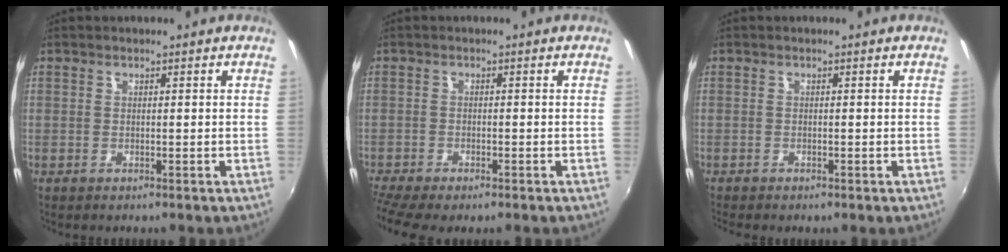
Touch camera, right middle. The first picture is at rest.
{"total": 5.4, "force": [-4.5, 0.6, 2.9], "torque": [-0.075, -0.033, -0.081]}
{"total": 1.4, "force": [-1.1, 0.3, 0.8], "torque": [-0.016, -0.007, -0.018]}